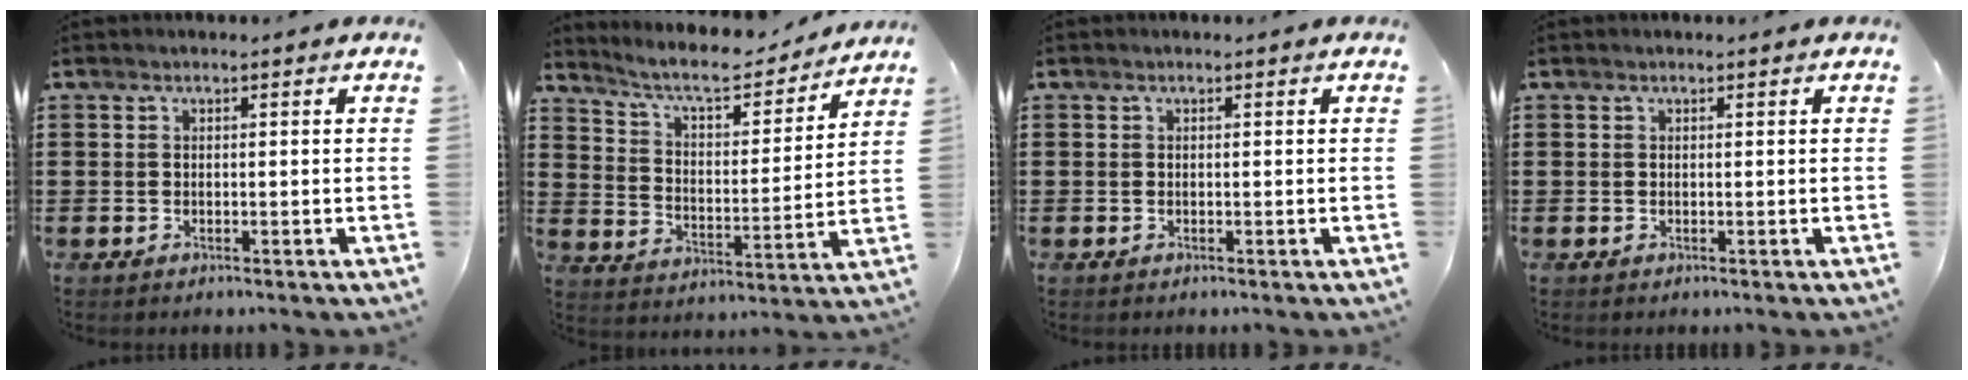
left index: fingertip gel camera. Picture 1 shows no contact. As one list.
[{"total": 7.4, "force": [6.8, 1.0, 2.9], "torque": [-0.078, -0.046, 0.113]}, {"total": 0.0}, {"total": 0.0}]